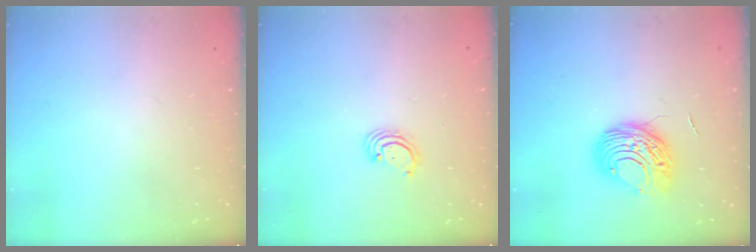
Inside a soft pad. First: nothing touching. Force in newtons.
{"total": 2.5, "press": 2.5, "slide": 0.3}
{"total": 9.4, "press": 9.4, "slide": 0.8}